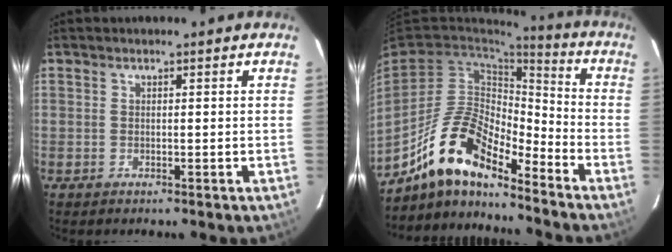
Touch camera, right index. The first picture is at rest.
{"total": 15.3, "force": [-11.5, 4.7, 9.0], "torque": [-0.178, -0.001, -0.223]}